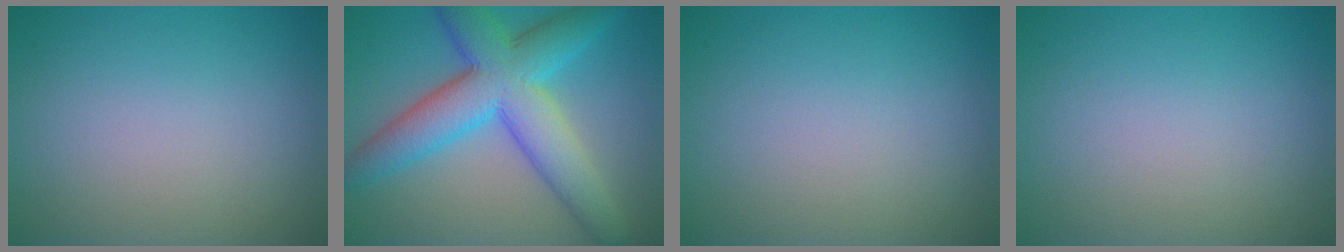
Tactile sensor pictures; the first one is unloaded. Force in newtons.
{"total": 9.4, "press": 9.4, "slide": 0.1}
{"total": 0.0}
{"total": 0.0}